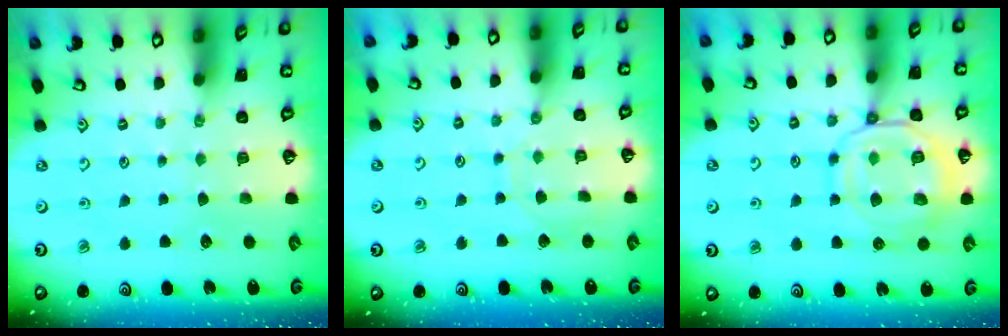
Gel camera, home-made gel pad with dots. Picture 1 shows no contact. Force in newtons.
{"total": 6.8, "press": 6.7, "slide": 0.7}
{"total": 13.0, "press": 13.0, "slide": 1.4}